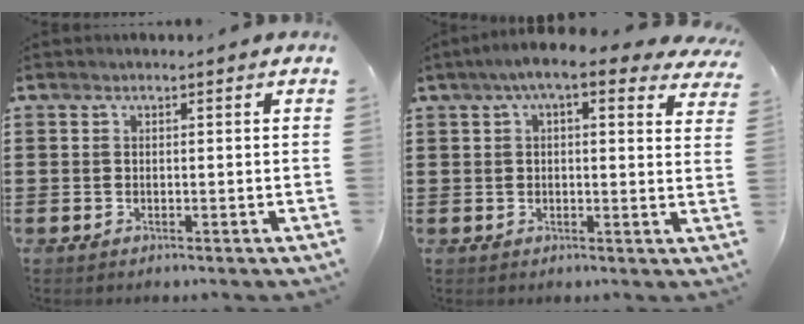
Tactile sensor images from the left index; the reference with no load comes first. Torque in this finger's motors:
{"motor_torque": [2.14, 0.00, 0.49, 0.17]}